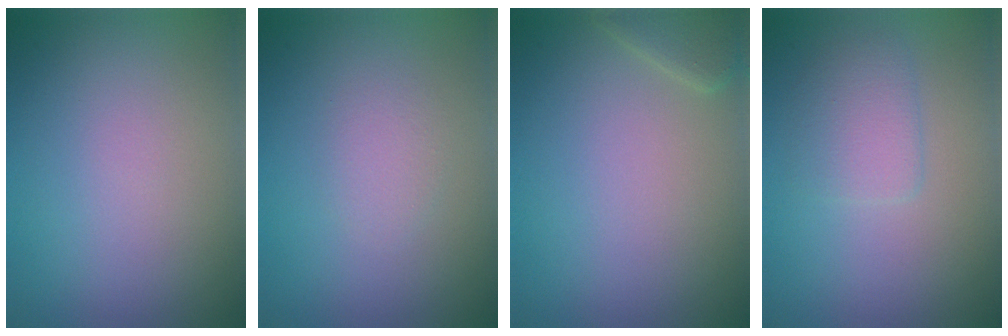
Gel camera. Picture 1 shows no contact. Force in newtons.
{"total": 1.2, "press": 1.2, "slide": 0.0}
{"total": 1.8, "press": 1.8, "slide": 0.1}
{"total": 2.1, "press": 2.1, "slide": 0.0}